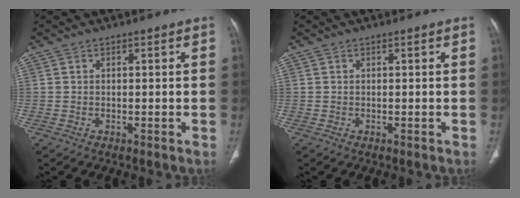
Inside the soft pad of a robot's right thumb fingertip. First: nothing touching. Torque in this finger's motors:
{"motor_torque": [-0.06, 0.01, 0.21, 0.17, 0.04]}